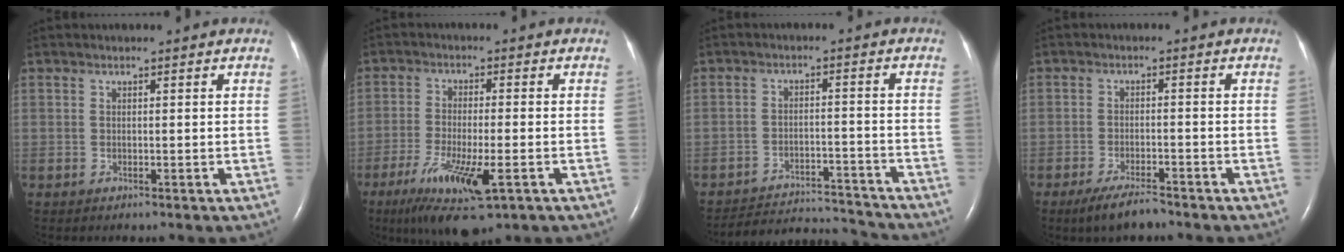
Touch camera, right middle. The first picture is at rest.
{"total": 11.7, "force": [-5.8, 2.3, 9.9], "torque": [-0.183, -0.030, -0.093]}
{"total": 10.6, "force": [-10.6, -0.1, -0.1], "torque": [-0.005, 0.011, -0.161]}
{"total": 5.0, "force": [-4.0, 1.0, 2.9], "torque": [-0.063, -0.008, -0.070]}